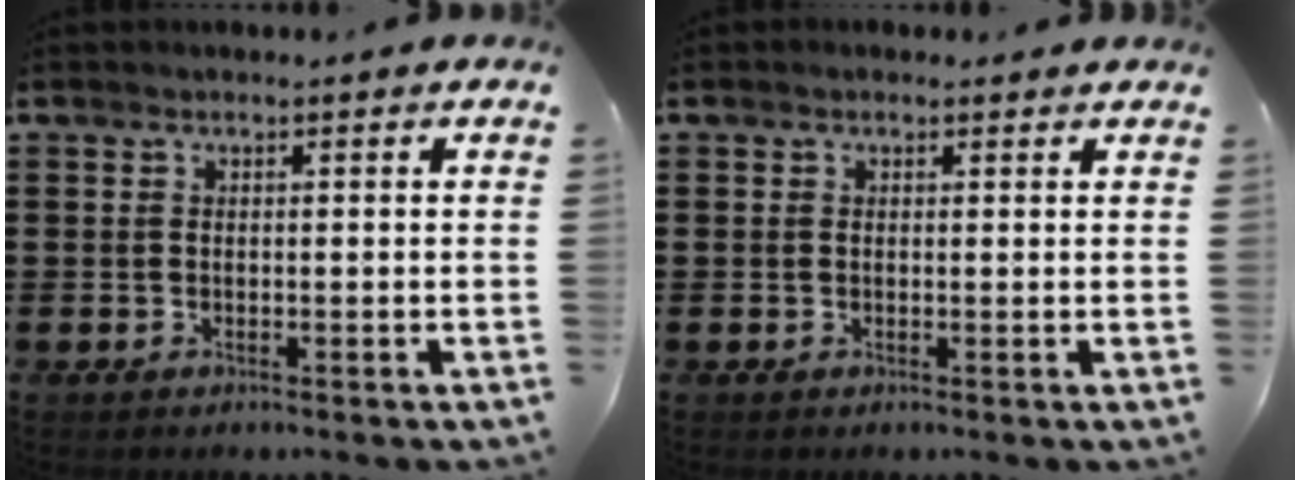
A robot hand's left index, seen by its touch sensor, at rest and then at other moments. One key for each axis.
{"total": 0.5, "fx": 0.2, "fy": 0.4, "fz": 0.3, "tx": -0.006, "ty": 0.004, "tz": 0.004}